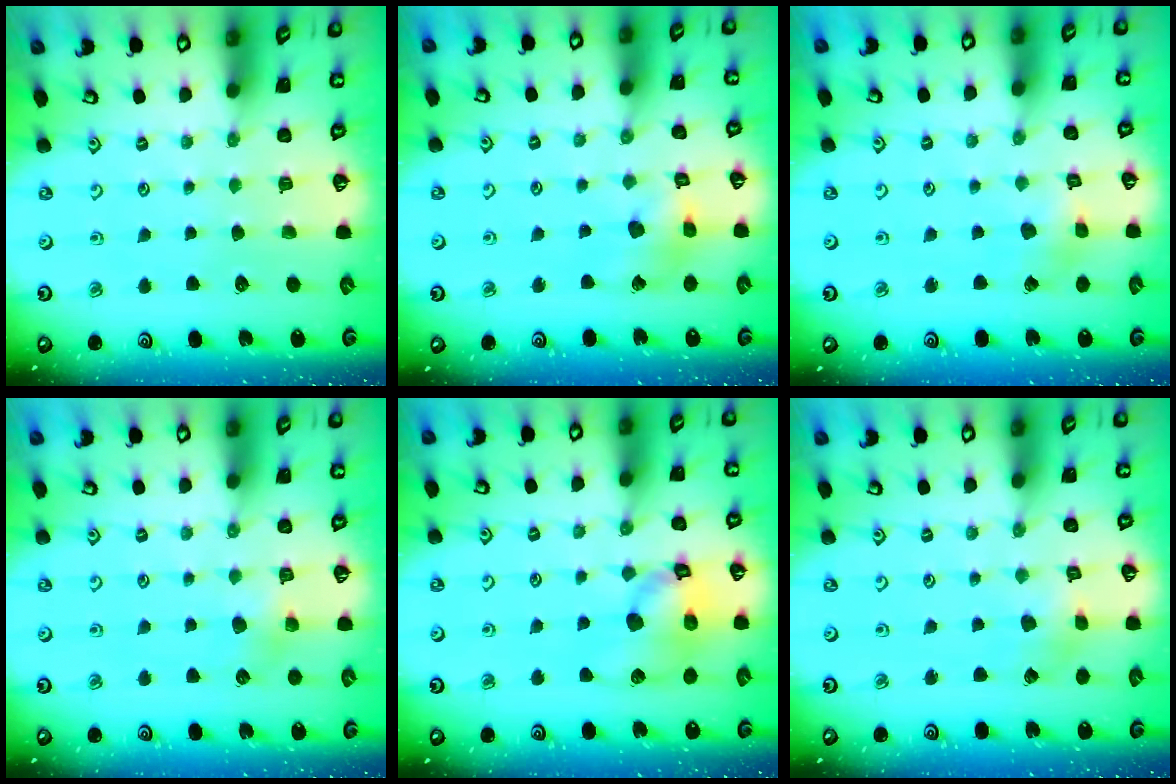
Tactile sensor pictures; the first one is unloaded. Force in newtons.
{"total": 9.4, "press": 9.3, "slide": 1.3}
{"total": 3.3, "press": 3.3, "slide": 0.2}
{"total": 5.4, "press": 5.3, "slide": 0.6}
{"total": 13.8, "press": 13.7, "slide": 1.9}
{"total": 2.7, "press": 2.7, "slide": 0.3}